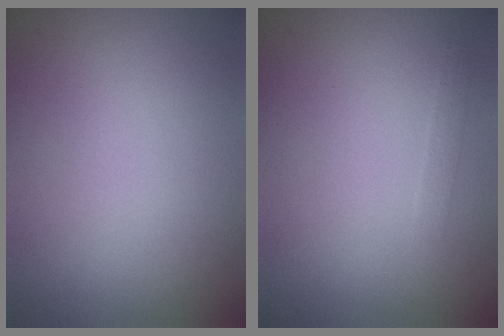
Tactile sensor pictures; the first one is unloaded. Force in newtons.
{"total": 0.8, "press": 0.8, "slide": 0.1}